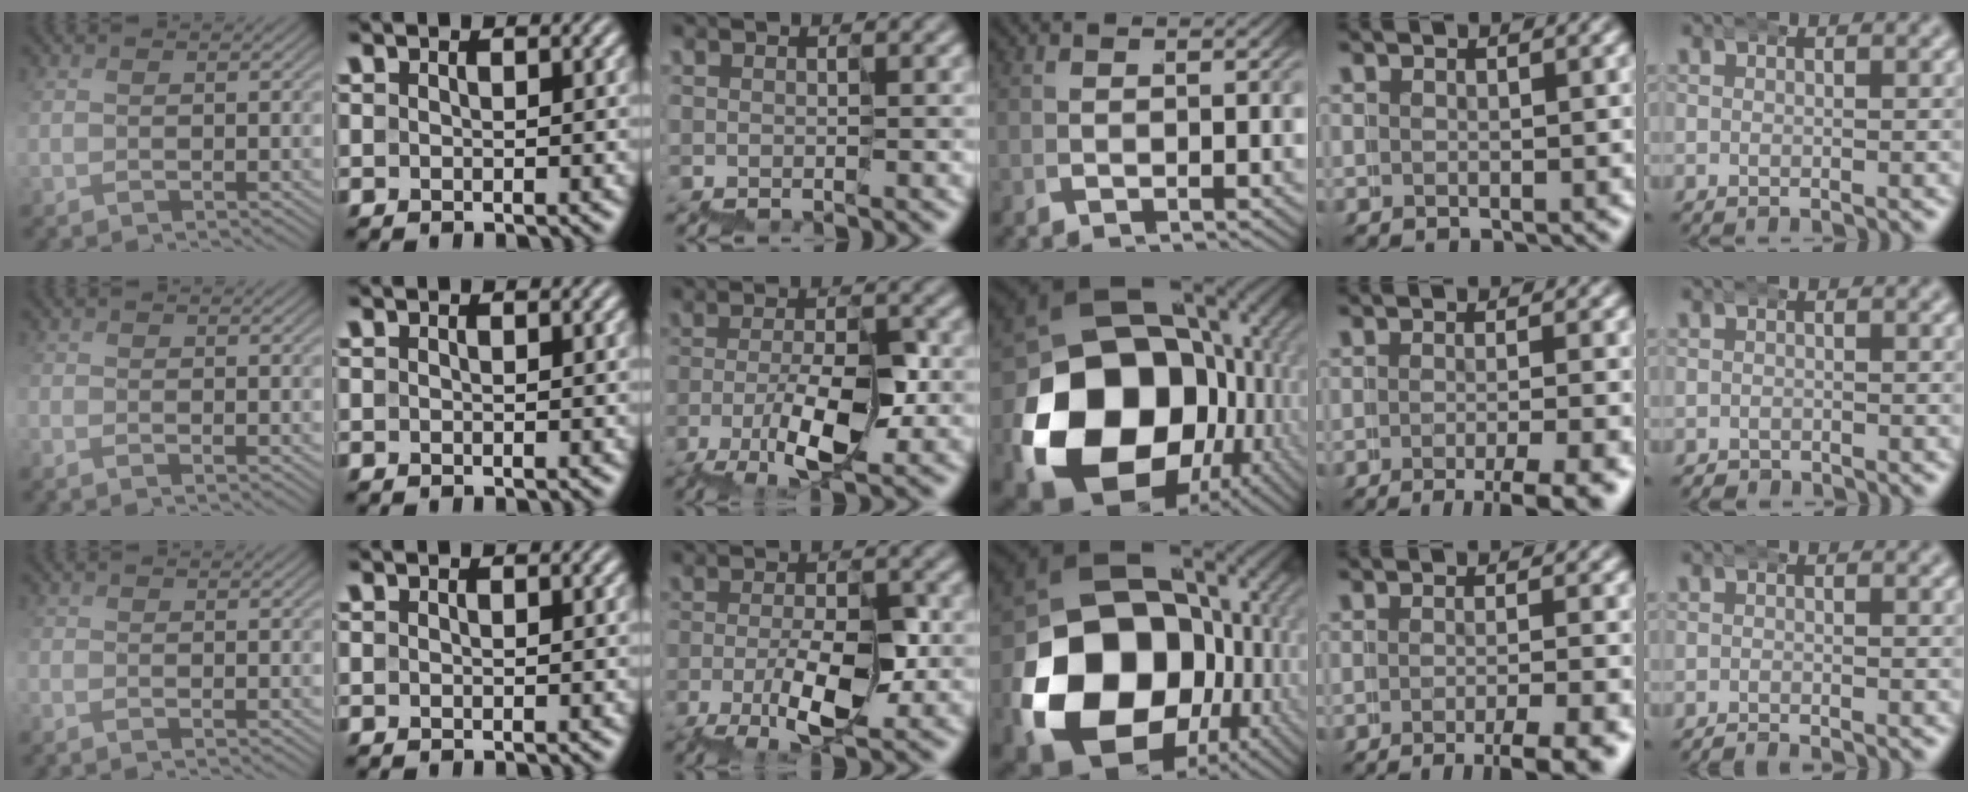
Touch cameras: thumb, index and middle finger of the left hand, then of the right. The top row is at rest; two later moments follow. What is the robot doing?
{"motion": "wrap", "object": "belt"}